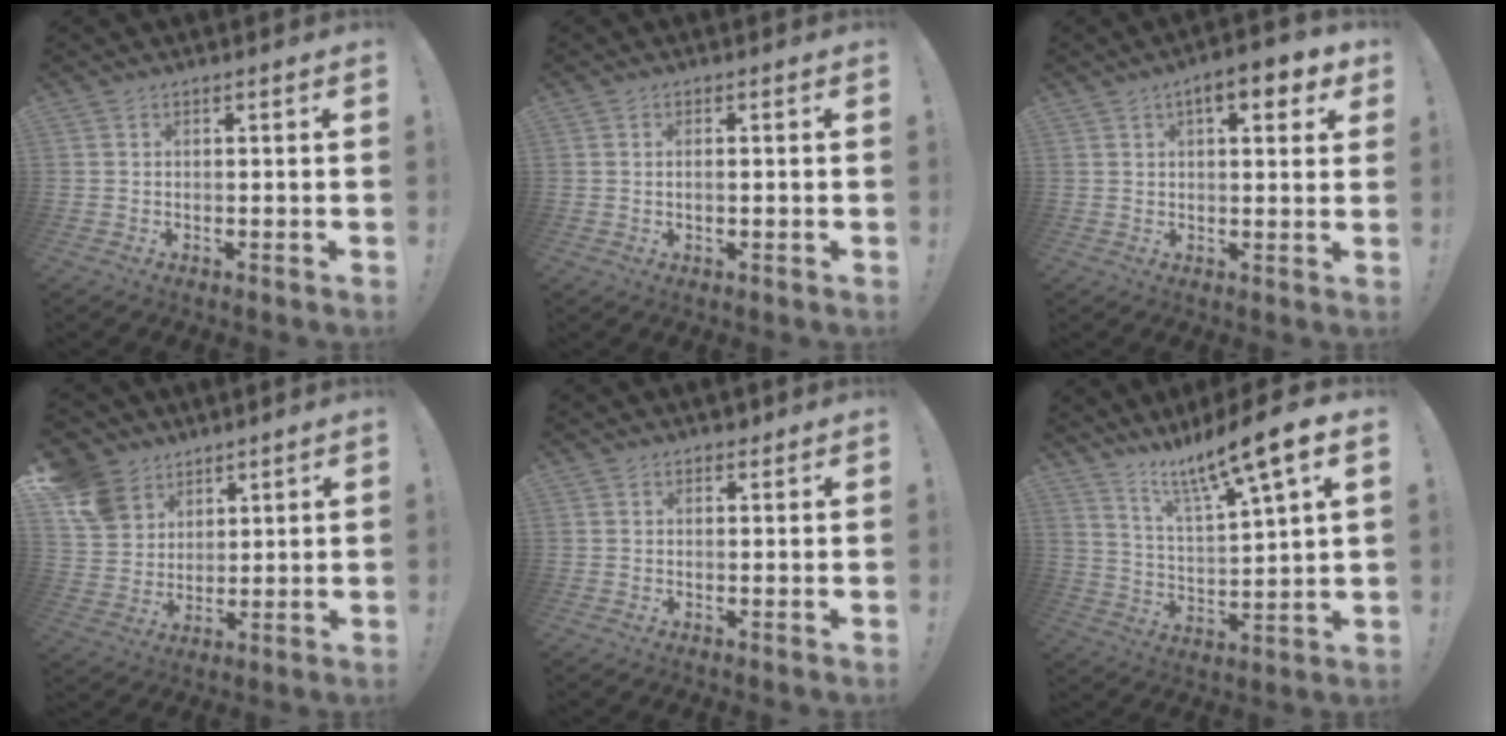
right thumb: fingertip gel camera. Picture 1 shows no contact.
{"total": 1.4, "force": [-0.1, 0.3, 1.3], "torque": [-0.021, -0.002, -0.003]}
{"total": 7.9, "force": [3.9, 2.6, 6.4], "torque": [-0.078, -0.014, 0.059]}
{"total": 10.9, "force": [6.5, 8.2, 3.0], "torque": [-0.054, -0.040, 0.134]}
{"total": 1.1, "force": [0.9, 0.6, 0.2], "torque": [0.012, -0.007, 0.015]}
{"total": 13.1, "force": [10.0, 0.3, 8.4], "torque": [-0.150, -0.073, 0.155]}